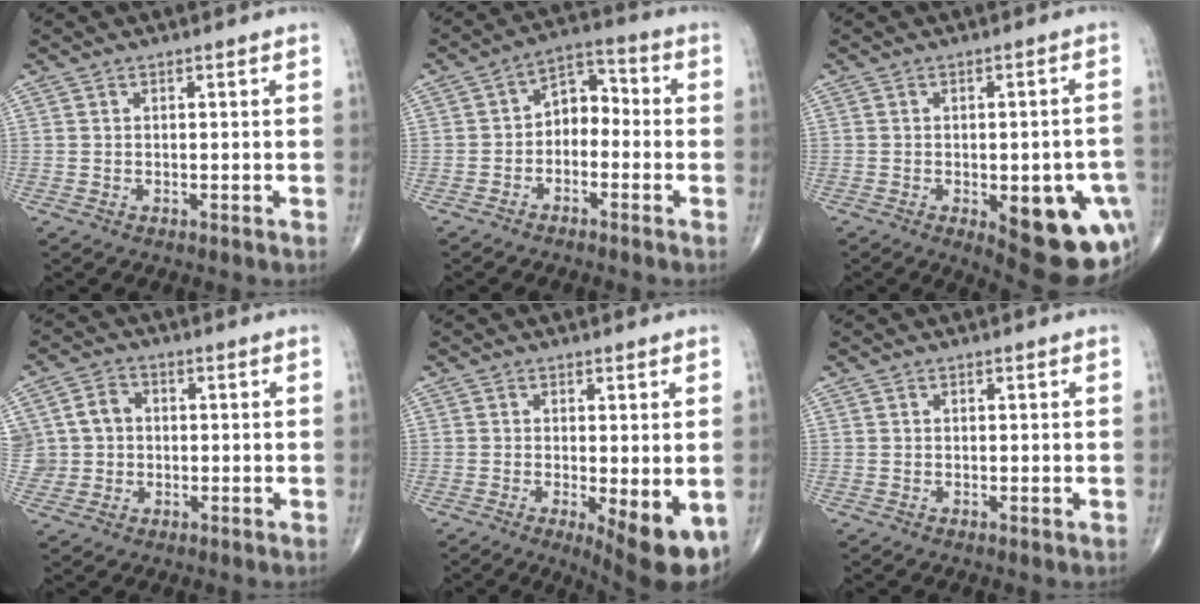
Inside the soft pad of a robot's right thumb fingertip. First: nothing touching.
{"total": 6.6, "force": [-1.5, 4.7, 4.4], "torque": [-0.045, 0.040, -0.043]}
{"total": 18.4, "force": [-6.0, 7.6, 15.7], "torque": [-0.137, 0.008, -0.053]}
{"total": 6.9, "force": [0.8, 6.3, 2.7], "torque": [-0.033, 0.014, 0.013]}
{"total": 8.9, "force": [-2.6, 2.6, 8.1], "torque": [-0.105, -0.022, -0.032]}
{"total": 0.0}